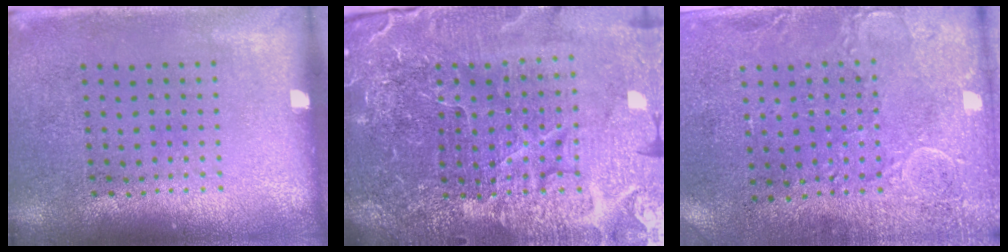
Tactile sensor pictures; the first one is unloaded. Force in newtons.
{"total": 6.2, "press": 5.5, "slide": 2.9}
{"total": 3.0, "press": 2.2, "slide": 2.0}